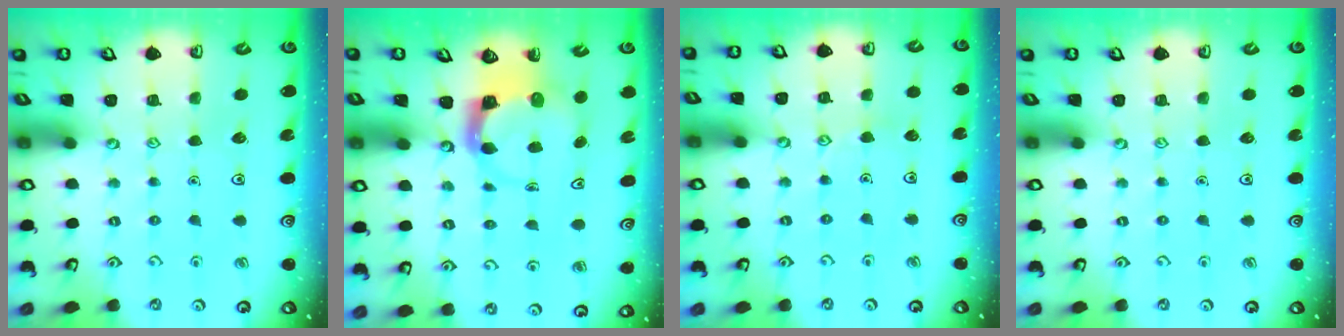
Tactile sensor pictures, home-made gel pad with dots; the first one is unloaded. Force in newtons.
{"total": 3.7, "press": 3.6, "slide": 0.5}
{"total": 3.8, "press": 3.7, "slide": 0.3}
{"total": 0.0}